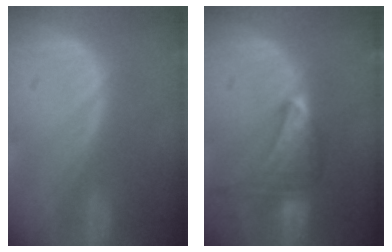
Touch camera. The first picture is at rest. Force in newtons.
{"total": 9.8, "press": 8.7, "slide": 4.6}